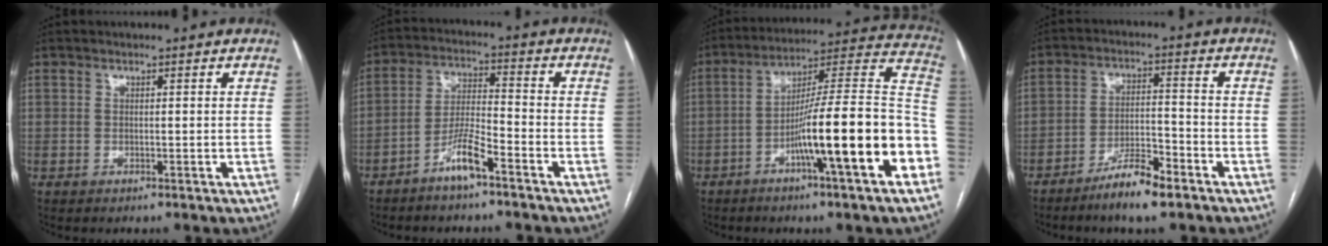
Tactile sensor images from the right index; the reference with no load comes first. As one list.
[{"total": 6.5, "force": [-4.4, 0.8, 4.7], "torque": [-0.098, 0.004, -0.085]}, {"total": 20.7, "force": [-7.4, 0.6, 19.3], "torque": [-0.241, 0.016, -0.116]}, {"total": 7.6, "force": [-5.5, 1.2, 5.1], "torque": [-0.093, -0.004, -0.099]}]